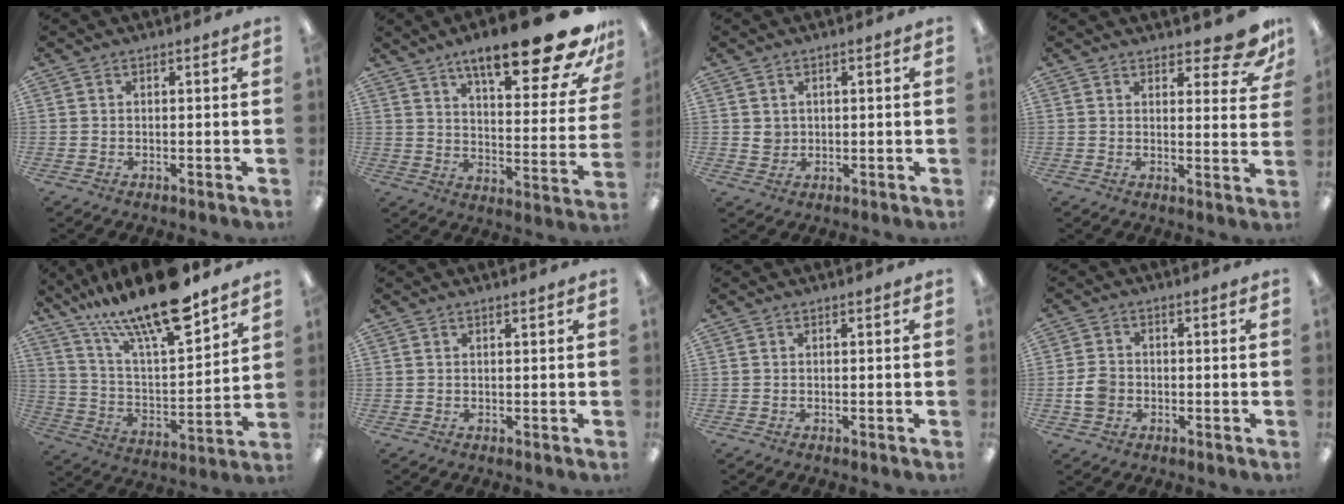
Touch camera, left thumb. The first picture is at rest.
{"total": 23.6, "force": [15.9, 6.3, 16.3], "torque": [-0.231, -0.106, 0.251]}
{"total": 2.5, "force": [0.9, 2.3, 0.5], "torque": [-0.005, -0.001, 0.014]}
{"total": 7.4, "force": [6.0, 2.2, 3.6], "torque": [-0.030, -0.044, 0.102]}
{"total": 20.2, "force": [16.2, 4.9, 11.0], "torque": [-0.196, -0.109, 0.275]}
{"total": 0.7, "force": [0.5, 0.0, 0.4], "torque": [-0.008, 0.000, 0.009]}
{"total": 0.0}
{"total": 4.7, "force": [-1.1, 3.9, 2.5], "torque": [-0.055, 0.005, -0.021]}